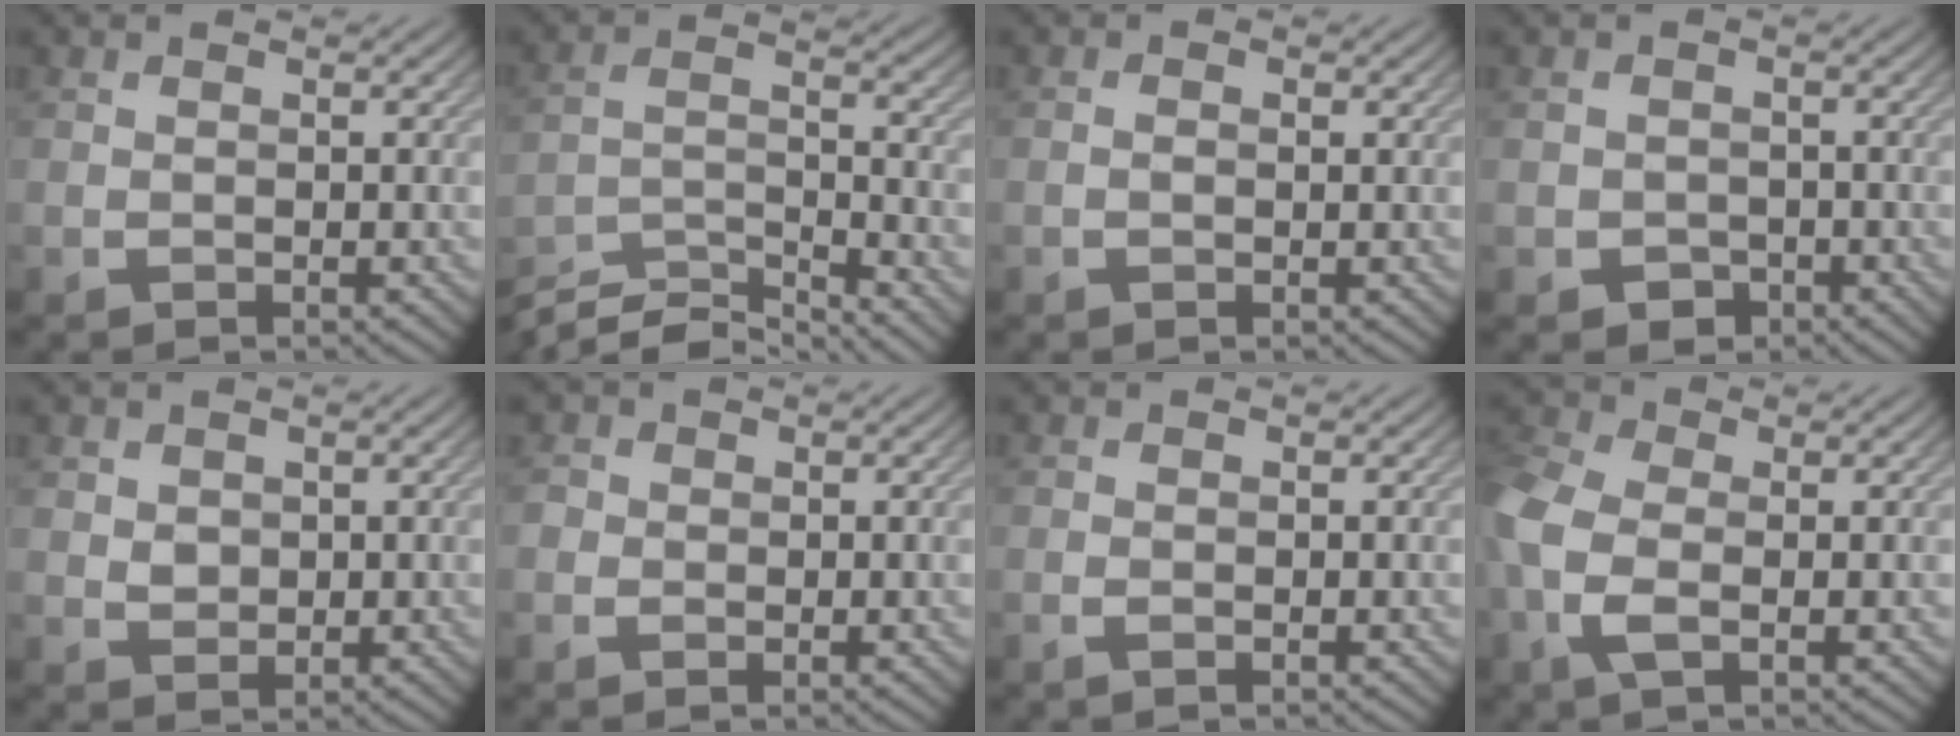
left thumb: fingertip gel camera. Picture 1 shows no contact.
{"total": 7.4, "force": [-6.5, 1.5, 3.2], "torque": [-0.071, -0.010, -0.123]}
{"total": 0.8, "force": [0.0, 0.5, 0.7], "torque": [-0.013, 0.001, -0.004]}
{"total": 2.2, "force": [-1.2, 1.7, 0.7], "torque": [-0.007, -0.007, -0.022]}
{"total": 1.9, "force": [0.6, 1.6, 0.7], "torque": [-0.020, -0.004, 0.010]}
{"total": 1.9, "force": [0.1, 1.8, 0.3], "torque": [-0.008, 0.004, -0.007]}
{"total": 1.0, "force": [-0.6, 0.4, 0.8], "torque": [-0.018, -0.003, -0.011]}
{"total": 6.8, "force": [-1.3, 3.9, 5.4], "torque": [-0.159, 0.000, -0.037]}